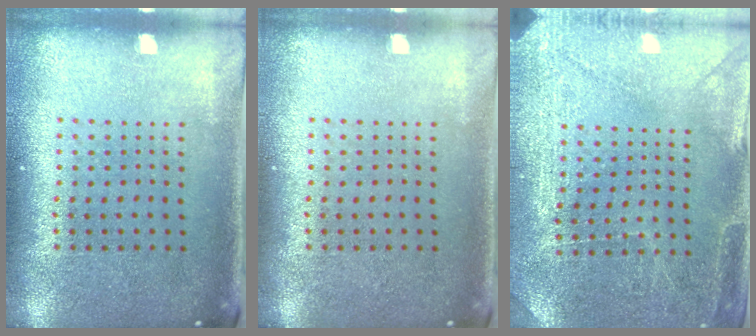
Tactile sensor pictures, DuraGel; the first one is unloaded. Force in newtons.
{"total": 0.0}
{"total": 2.8, "press": 2.8, "slide": 0.4}